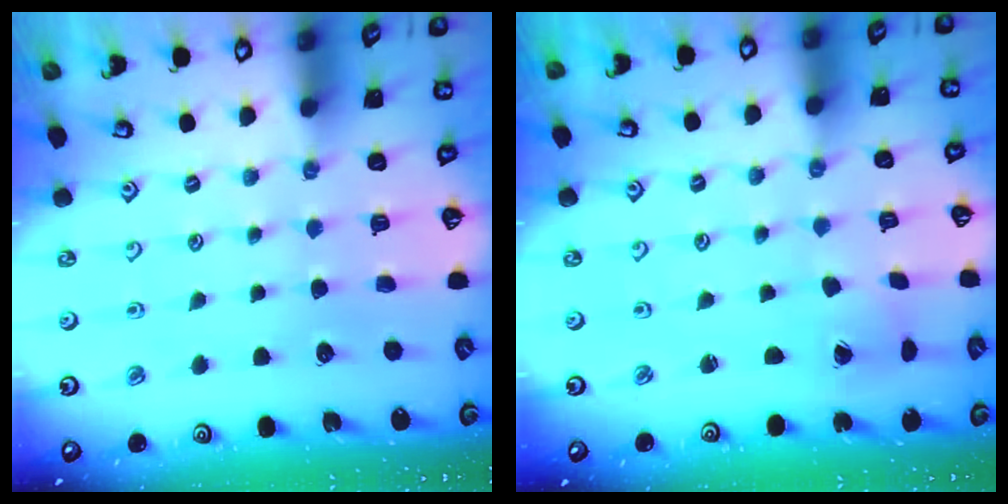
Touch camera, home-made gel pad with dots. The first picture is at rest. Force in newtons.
{"total": 1.7, "press": 1.7, "slide": 0.1}